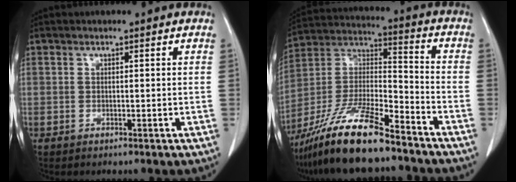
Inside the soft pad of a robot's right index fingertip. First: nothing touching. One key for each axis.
{"total": 17.1, "fx": -13.2, "fy": 2.5, "fz": 10.7, "tx": -0.228, "ty": -0.012, "tz": -0.243}